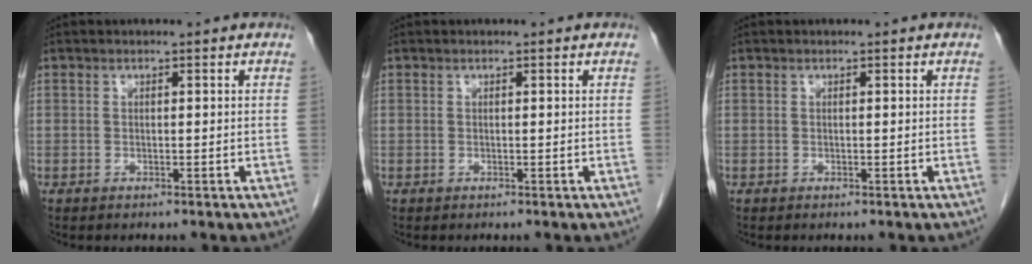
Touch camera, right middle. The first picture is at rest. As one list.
[{"total": 0.0}, {"total": 0.0}]